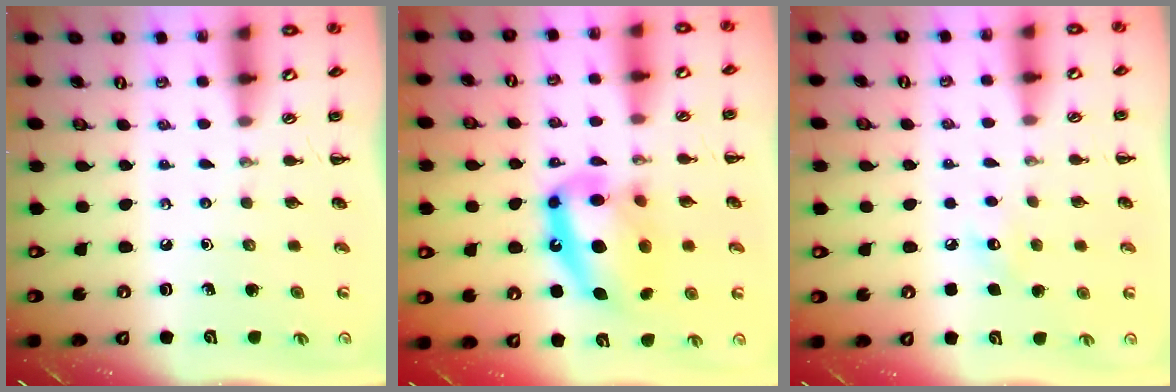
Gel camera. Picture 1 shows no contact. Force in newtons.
{"total": 16.3, "press": 15.7, "slide": 4.4}
{"total": 5.5, "press": 5.3, "slide": 1.4}